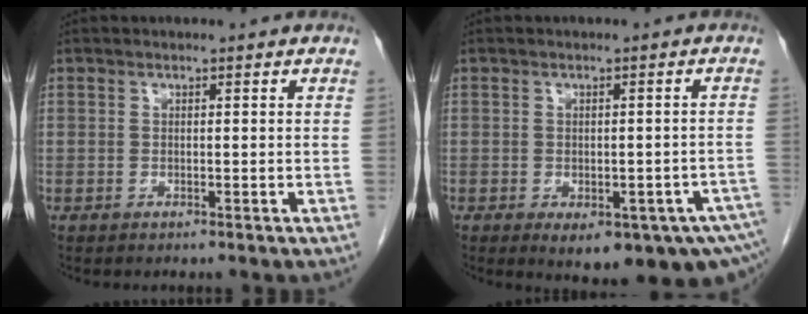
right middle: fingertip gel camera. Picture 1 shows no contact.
{"total": 13.4, "force": [-8.1, 4.9, 9.5], "torque": [-0.089, 0.003, -0.092]}